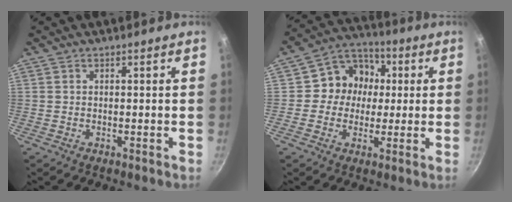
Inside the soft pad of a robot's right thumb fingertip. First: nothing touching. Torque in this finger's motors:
{"motor_torque": [-0.68, 0.69, 0.26, -0.13, 0.11]}